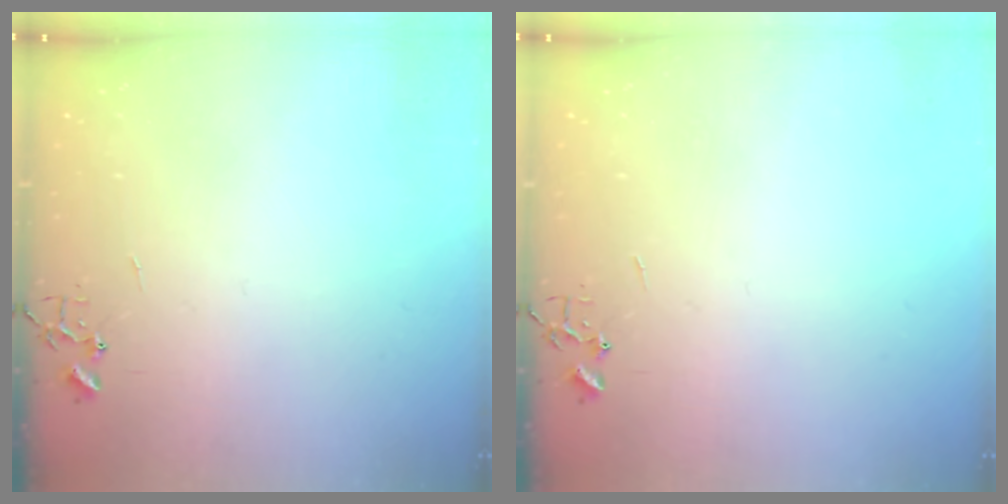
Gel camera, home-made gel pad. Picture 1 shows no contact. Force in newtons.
{"total": 0.0}